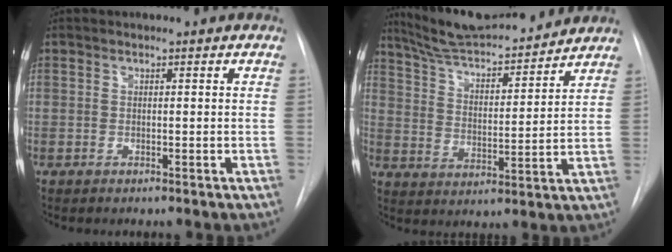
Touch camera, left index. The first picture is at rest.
{"total": 17.0, "force": [15.7, 2.2, 6.2], "torque": [-0.104, 0.007, 0.250]}